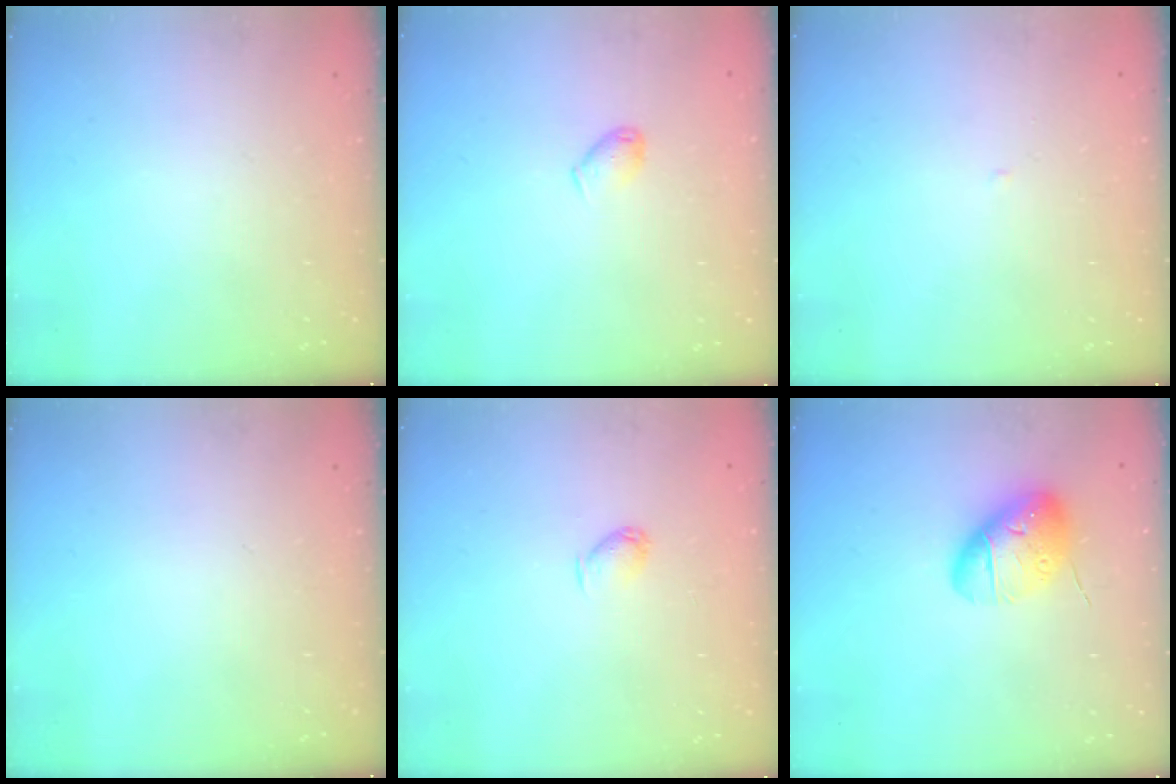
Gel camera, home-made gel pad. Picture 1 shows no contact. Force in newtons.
{"total": 3.7, "press": 3.6, "slide": 0.7}
{"total": 1.8, "press": 1.8, "slide": 0.3}
{"total": 0.0}
{"total": 3.6, "press": 3.6, "slide": 0.6}
{"total": 12.4, "press": 12.3, "slide": 2.1}